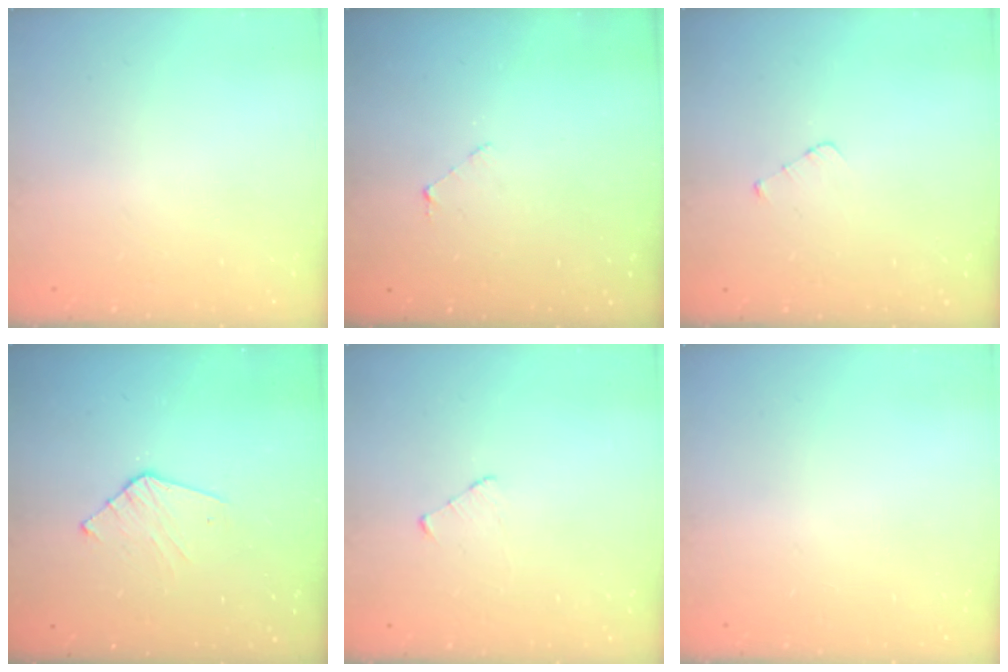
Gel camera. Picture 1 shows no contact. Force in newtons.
{"total": 1.6, "press": 1.6, "slide": 0.1}
{"total": 2.7, "press": 2.7, "slide": 0.3}
{"total": 5.0, "press": 5.0, "slide": 0.5}
{"total": 2.9, "press": 2.8, "slide": 0.3}
{"total": 0.0}